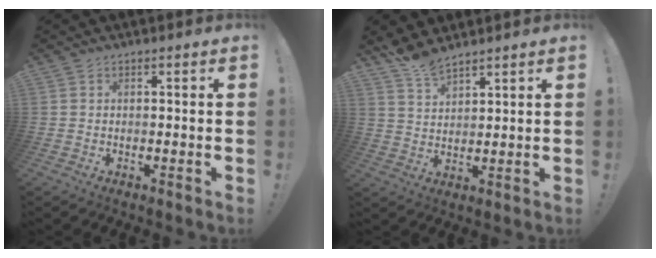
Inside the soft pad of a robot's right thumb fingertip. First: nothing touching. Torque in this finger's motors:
{"motor_torque": [0.29, 0.65, -0.11, -0.02, 0.00]}